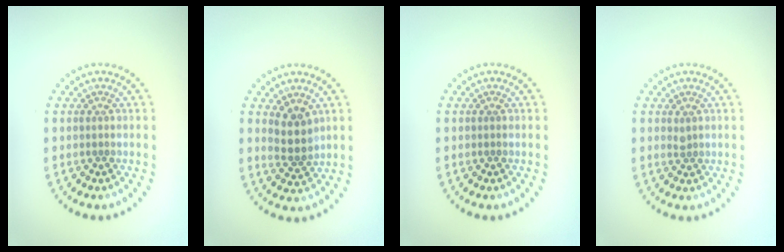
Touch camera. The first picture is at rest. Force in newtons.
{"total": 2.7, "press": 2.3, "slide": 1.4}
{"total": 0.0}
{"total": 0.6, "press": 0.4, "slide": 0.4}